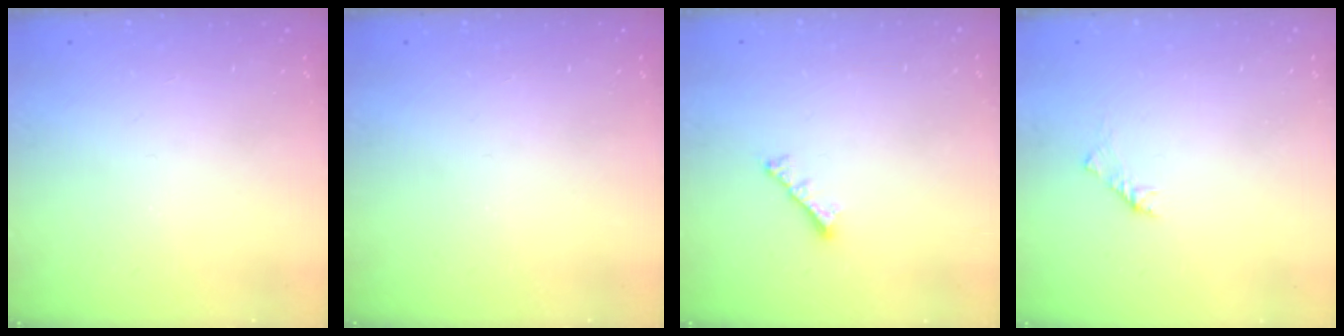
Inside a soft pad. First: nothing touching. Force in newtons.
{"total": 0.0}
{"total": 2.8, "press": 2.7, "slide": 0.6}
{"total": 1.6, "press": 1.4, "slide": 0.6}